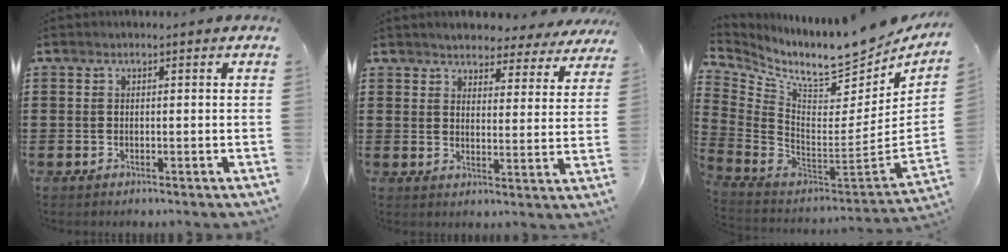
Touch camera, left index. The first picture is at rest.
{"total": 3.9, "force": [3.9, 0.2, 0.1], "torque": [-0.022, -0.021, 0.068]}
{"total": 9.5, "force": [7.7, 1.1, 5.4], "torque": [-0.123, -0.076, 0.124]}